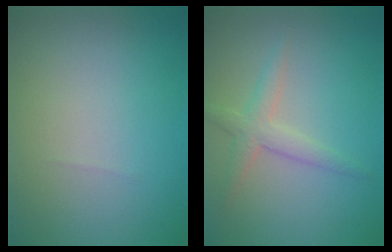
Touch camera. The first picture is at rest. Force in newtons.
{"total": 2.5, "press": 2.5, "slide": 0.1}